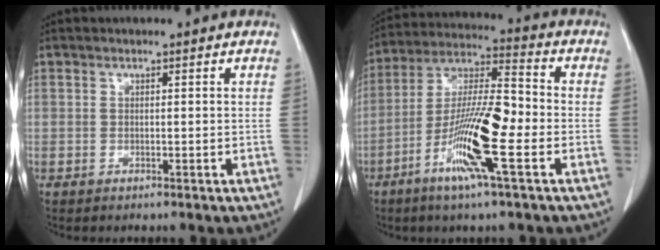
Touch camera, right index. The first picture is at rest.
{"total": 14.5, "force": [-5.0, 1.0, 13.6], "torque": [-0.261, -0.008, -0.102]}